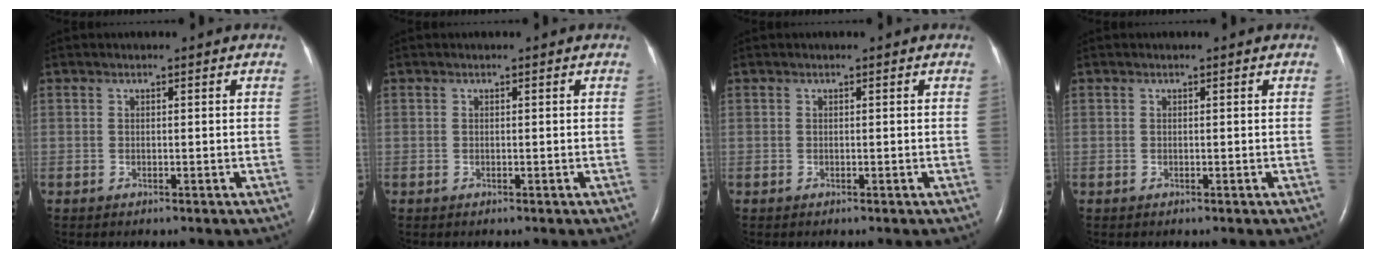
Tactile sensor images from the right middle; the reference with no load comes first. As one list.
[{"total": 0.0}, {"total": 0.0}, {"total": 0.0}]